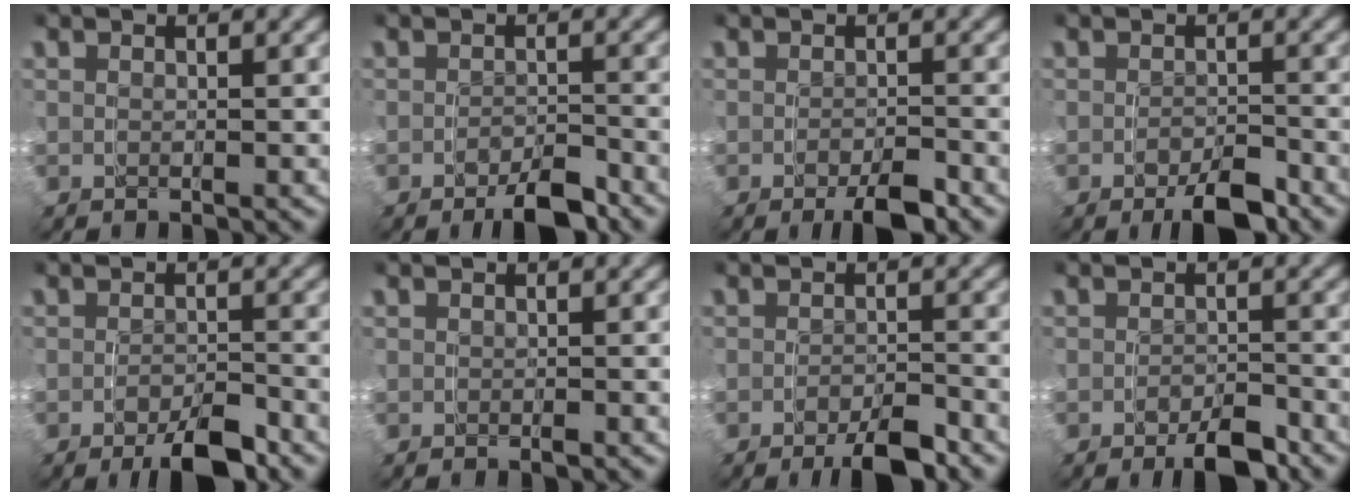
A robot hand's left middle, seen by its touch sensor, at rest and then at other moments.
{"total": 2.4, "force": [-2.1, 0.3, 1.2], "torque": [-0.010, 0.000, -0.040]}
{"total": 2.1, "force": [-1.6, 0.3, 1.4], "torque": [-0.019, -0.005, -0.027]}
{"total": 2.6, "force": [-2.0, 0.5, 1.6], "torque": [-0.018, -0.004, -0.036]}
{"total": 3.1, "force": [-2.2, 0.6, 2.0], "torque": [-0.027, -0.005, -0.039]}
{"total": 0.0}
{"total": 2.6, "force": [-2.1, 0.2, 1.5], "torque": [-0.018, -0.003, -0.037]}
{"total": 2.2, "force": [-1.9, 0.4, 1.1], "torque": [-0.012, -0.002, -0.034]}